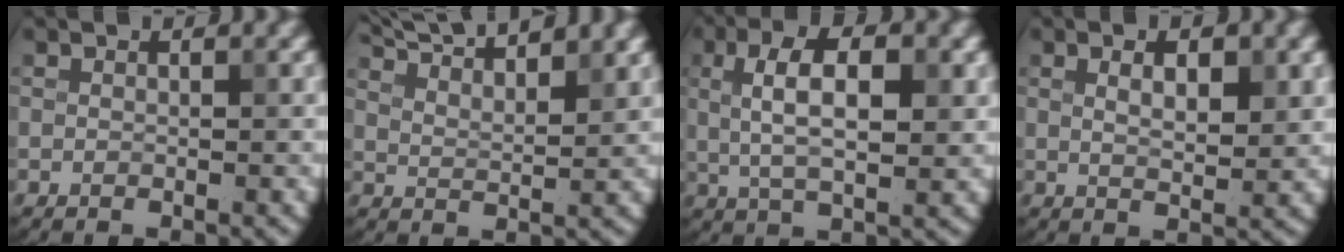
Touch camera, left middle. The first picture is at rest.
{"total": 6.9, "force": [6.0, 1.4, 3.1], "torque": [-0.041, 0.021, 0.078]}
{"total": 6.0, "force": [1.0, 2.4, 5.4], "torque": [-0.098, 0.008, 0.017]}
{"total": 3.3, "force": [1.3, 1.2, 2.8], "torque": [-0.045, 0.000, 0.024]}